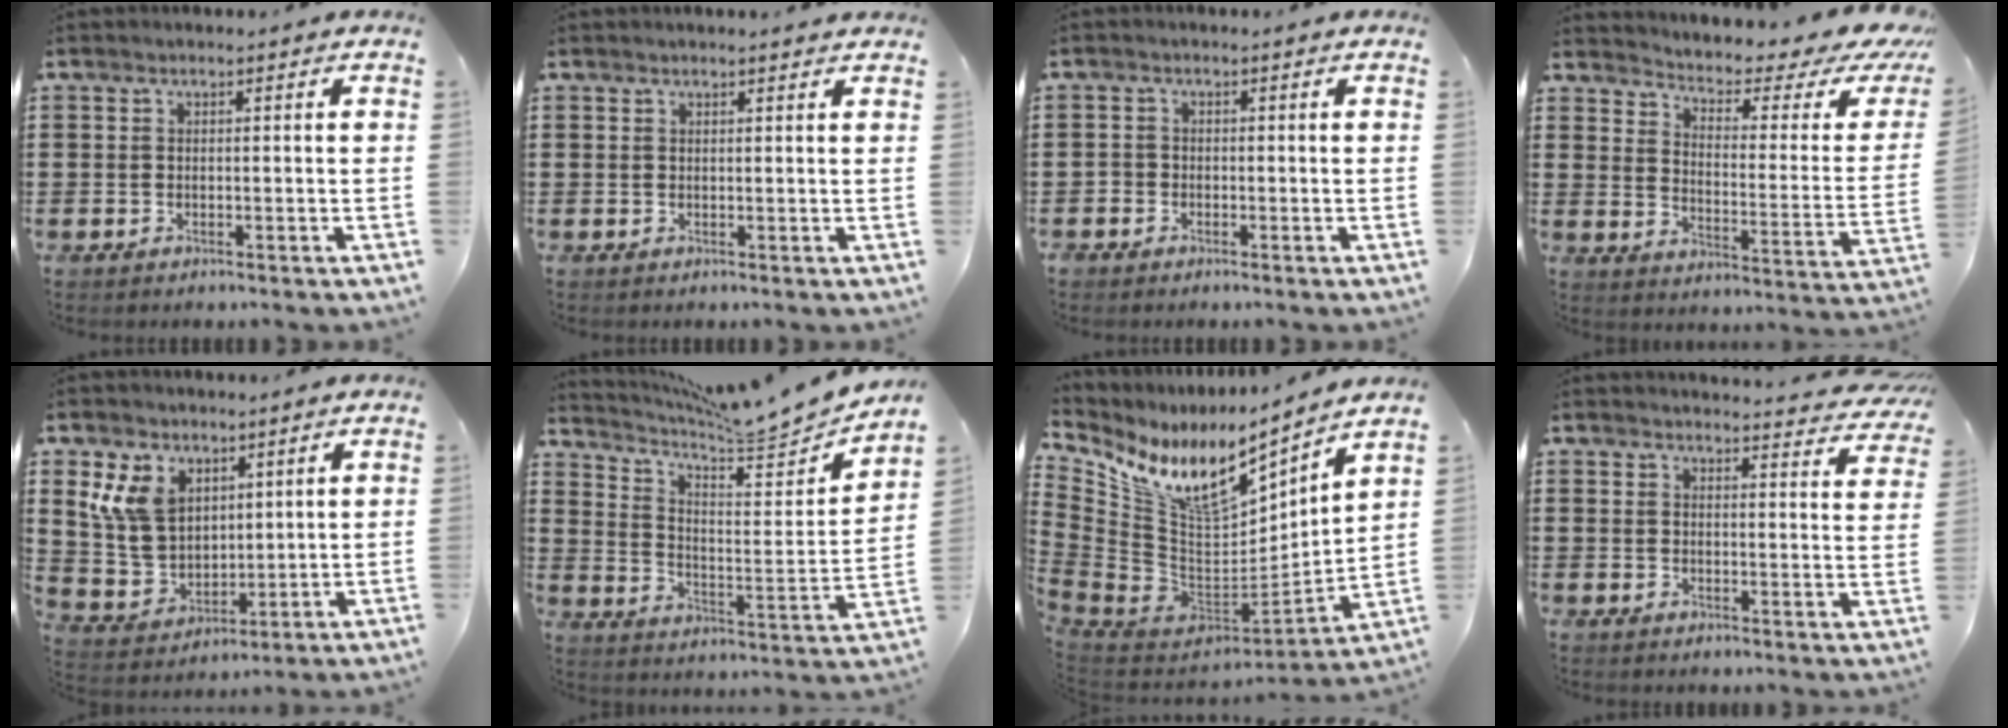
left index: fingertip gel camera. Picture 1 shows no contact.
{"total": 0.8, "force": [0.7, 0.0, 0.3], "torque": [-0.008, -0.002, 0.014]}
{"total": 1.2, "force": [-0.9, 0.8, 0.0], "torque": [-0.006, 0.003, -0.020]}
{"total": 3.6, "force": [2.4, 0.7, 2.5], "torque": [-0.056, -0.033, 0.031]}
{"total": 9.0, "force": [4.6, 6.7, 4.0], "torque": [-0.120, 0.004, 0.091]}
{"total": 7.3, "force": [6.9, 0.3, 2.3], "torque": [-0.061, -0.062, 0.113]}
{"total": 11.8, "force": [7.9, 4.5, 7.5], "torque": [-0.161, -0.057, 0.136]}
{"total": 3.5, "force": [3.4, -0.1, 0.7], "torque": [-0.019, -0.021, 0.059]}